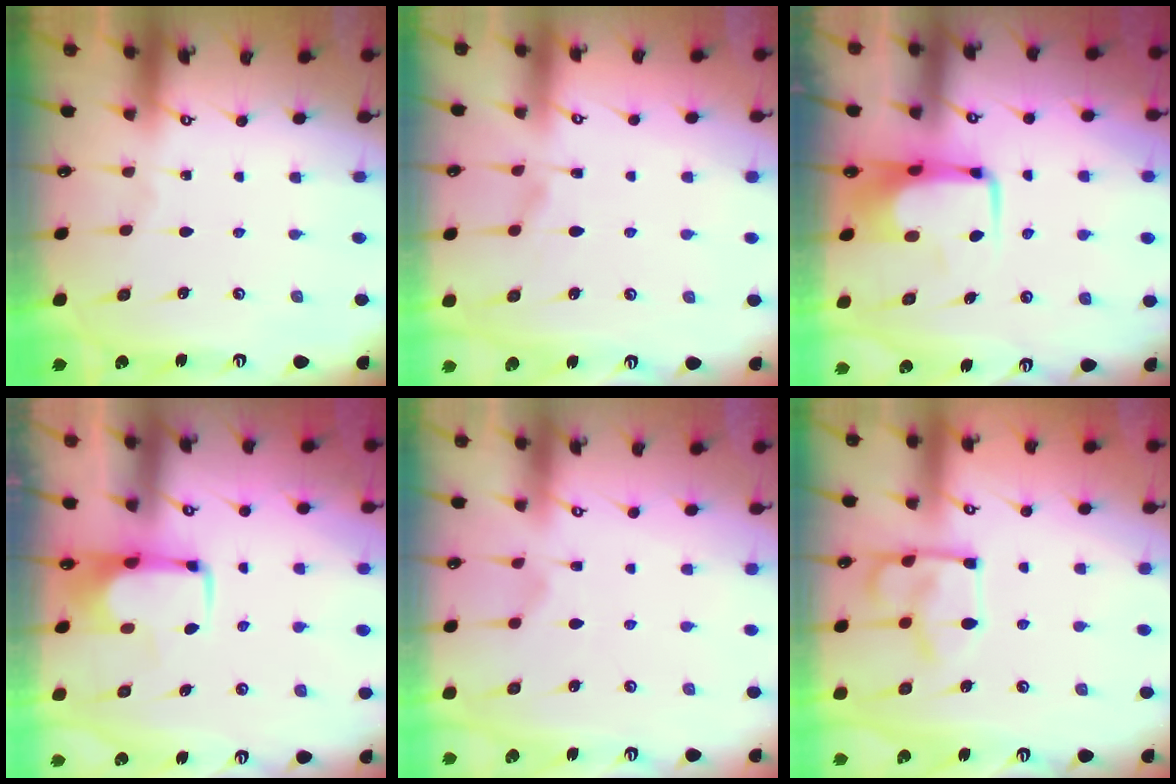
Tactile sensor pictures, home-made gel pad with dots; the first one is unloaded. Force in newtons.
{"total": 1.3, "press": 0.3, "slide": 1.3}
{"total": 7.1, "press": 7.0, "slide": 1.3}
{"total": 1.9, "press": 1.9, "slide": 0.4}
{"total": 2.7, "press": 2.4, "slide": 1.2}
{"total": 8.6, "press": 8.5, "slide": 1.6}